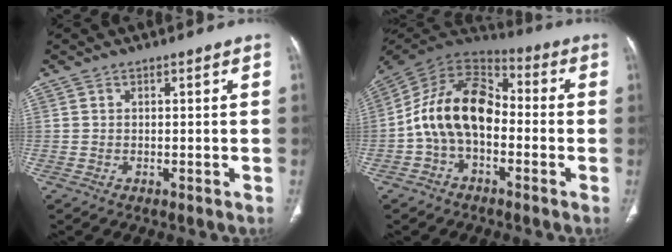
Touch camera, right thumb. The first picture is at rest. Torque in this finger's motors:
{"motor_torque": [0.11, 1.23, 0.37, -0.21, 0.28]}